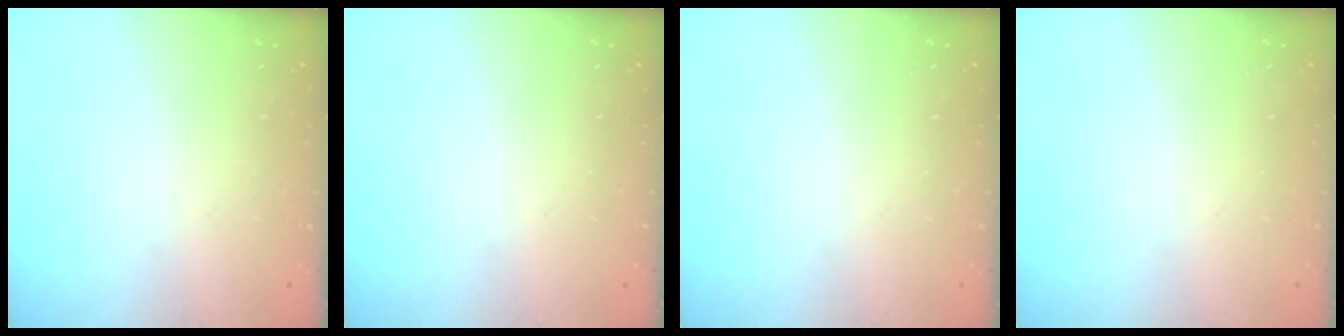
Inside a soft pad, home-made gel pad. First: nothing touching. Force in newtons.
{"total": 0.0}
{"total": 0.0}
{"total": 0.0}